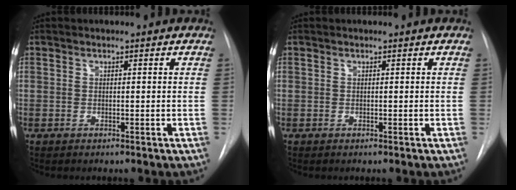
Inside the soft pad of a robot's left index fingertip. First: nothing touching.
{"total": 0.0}